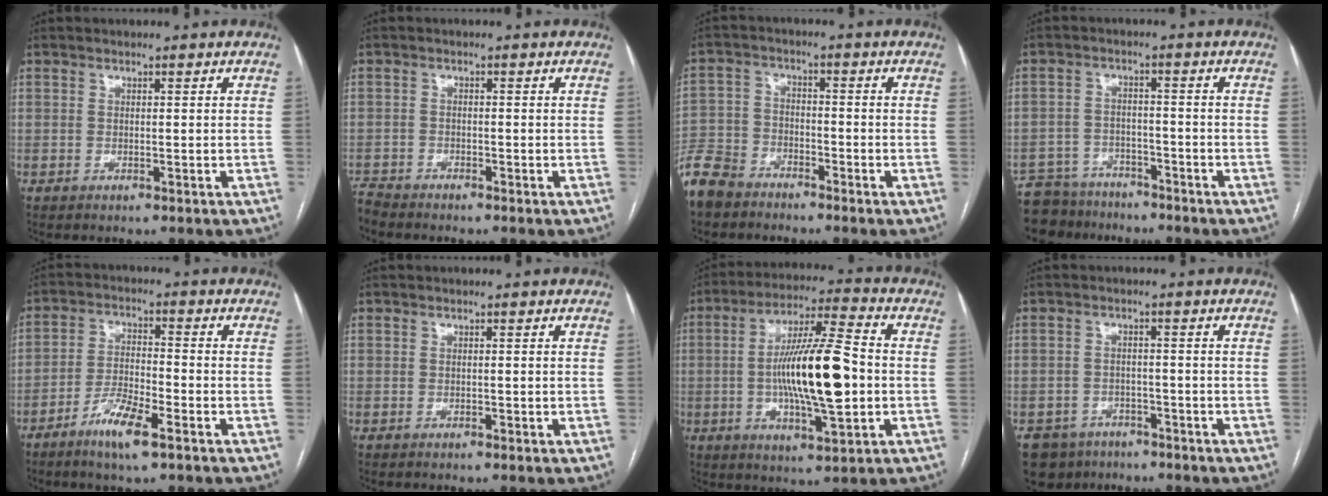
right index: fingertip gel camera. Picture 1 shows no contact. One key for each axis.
{"total": 2.4, "fx": -2.4, "fy": 0.0, "fz": -0.1, "tx": 0.003, "ty": -0.013, "tz": -0.046}
{"total": 8.5, "fx": -7.0, "fy": 4.2, "fz": 2.1, "tx": -0.053, "ty": -0.009, "tz": -0.139}
{"total": 8.5, "fx": -7.5, "fy": 4.0, "fz": 0.4, "tx": -0.008, "ty": 0.013, "tz": -0.121}
{"total": 7.2, "fx": -4.5, "fy": 1.1, "fz": 5.5, "tx": -0.109, "ty": -0.006, "tz": -0.083}
{"total": 0.0}
{"total": 15.7, "fx": -1.3, "fy": 2.5, "fz": 15.4, "tx": -0.276, "ty": 0.005, "tz": -0.022}
{"total": 6.4, "fx": -4.6, "fy": 4.4, "fz": 0.7, "tx": -0.006, "ty": 0.004, "tz": -0.070}